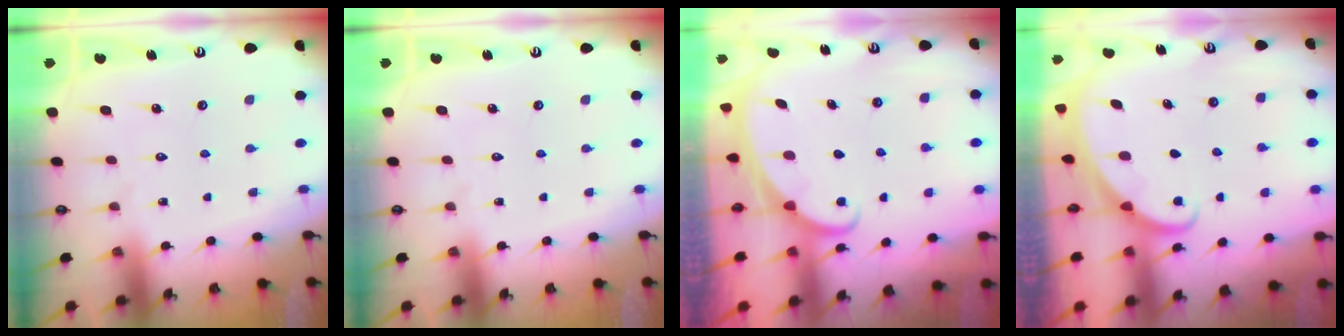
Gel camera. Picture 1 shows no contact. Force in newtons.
{"total": 0.0}
{"total": 1.7, "press": 1.7, "slide": 0.1}
{"total": 1.6, "press": 1.6, "slide": 0.1}